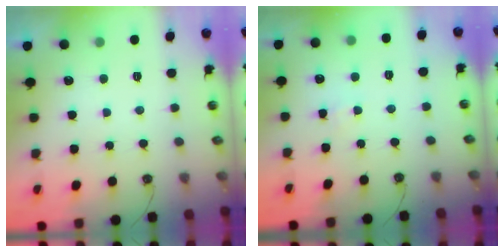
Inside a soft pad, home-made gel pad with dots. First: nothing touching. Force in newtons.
{"total": 1.6, "press": 1.6, "slide": 0.3}